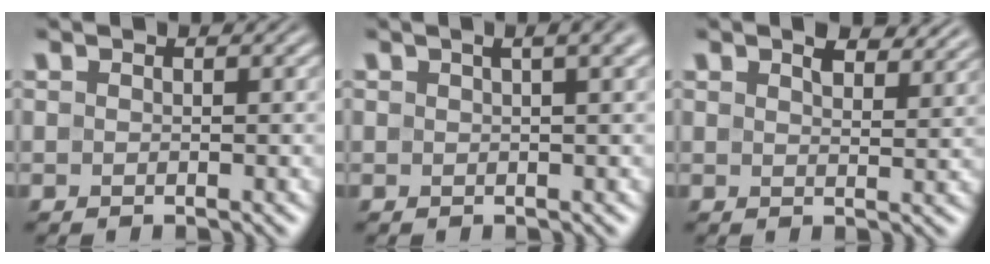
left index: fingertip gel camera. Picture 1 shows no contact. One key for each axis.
{"total": 4.1, "fx": 2.3, "fy": 1.5, "fz": 3.0, "tx": -0.025, "ty": 0.011, "tz": 0.018}
{"total": 3.9, "fx": 2.9, "fy": 1.5, "fz": 2.2, "tx": -0.037, "ty": 0.000, "tz": 0.041}